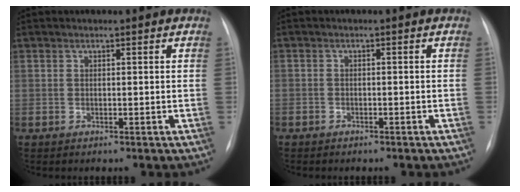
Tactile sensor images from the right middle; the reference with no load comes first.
{"total": 1.8, "force": [-1.4, 1.1, 0.5], "torque": [-0.009, 0.003, -0.015]}